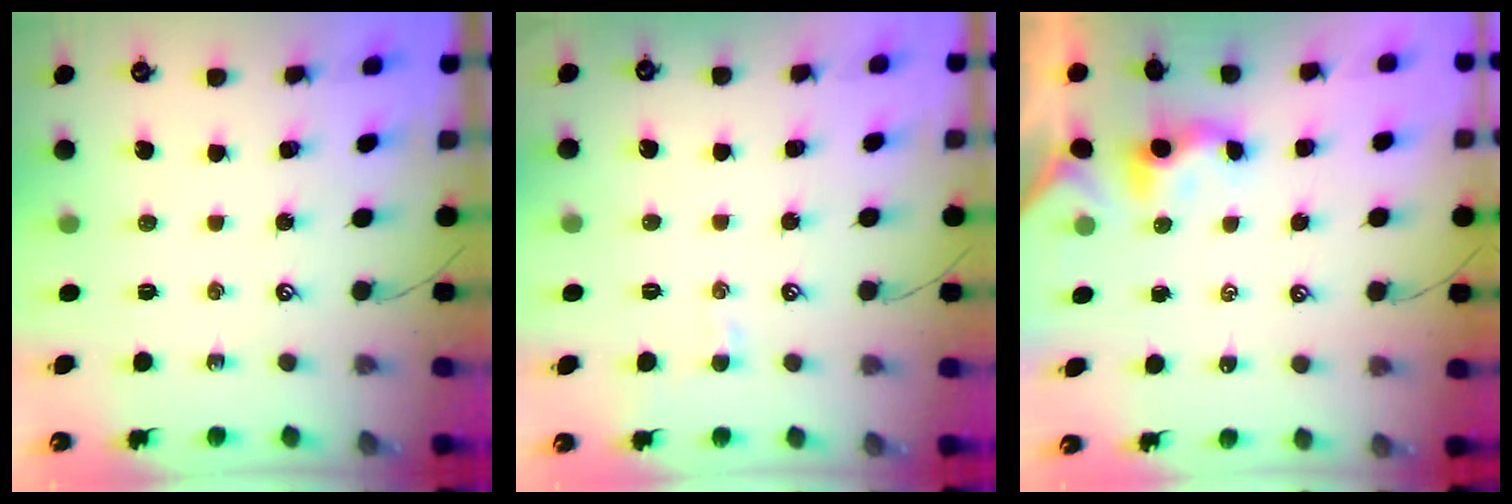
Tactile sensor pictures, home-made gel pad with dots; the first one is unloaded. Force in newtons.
{"total": 0.0}
{"total": 0.5, "press": 0.4, "slide": 0.3}